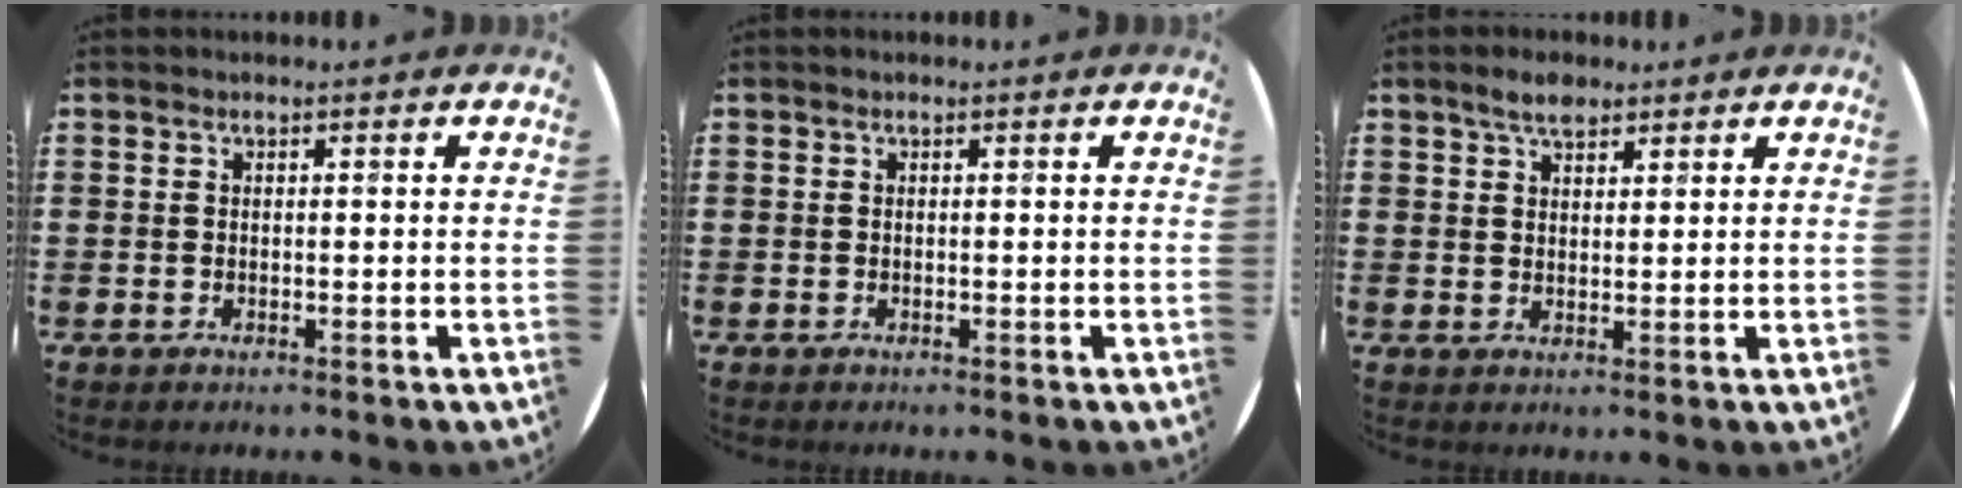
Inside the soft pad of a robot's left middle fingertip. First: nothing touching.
{"total": 0.0}
{"total": 3.5, "force": [2.8, 1.4, 1.5], "torque": [-0.016, 0.000, 0.048]}